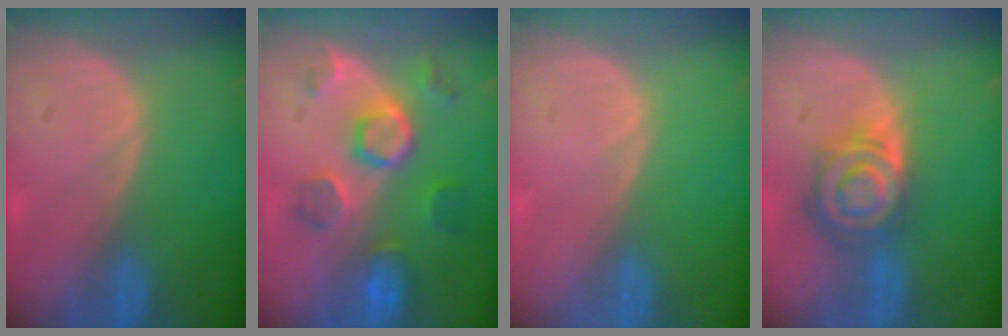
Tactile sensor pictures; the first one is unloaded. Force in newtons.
{"total": 8.4, "press": 8.1, "slide": 2.4}
{"total": 0.0}
{"total": 8.1, "press": 7.2, "slide": 3.8}